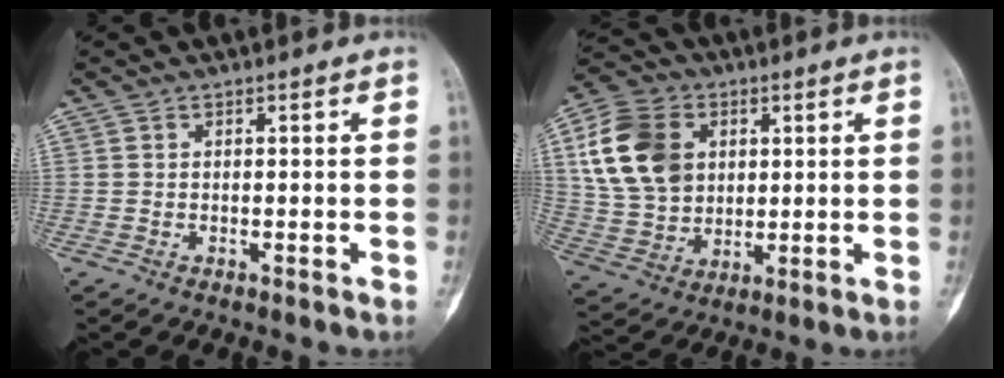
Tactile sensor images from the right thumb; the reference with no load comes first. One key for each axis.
{"total": 15.9, "fx": 4.3, "fy": 12.0, "fz": 9.5, "tx": -0.161, "ty": -0.002, "tz": 0.083}